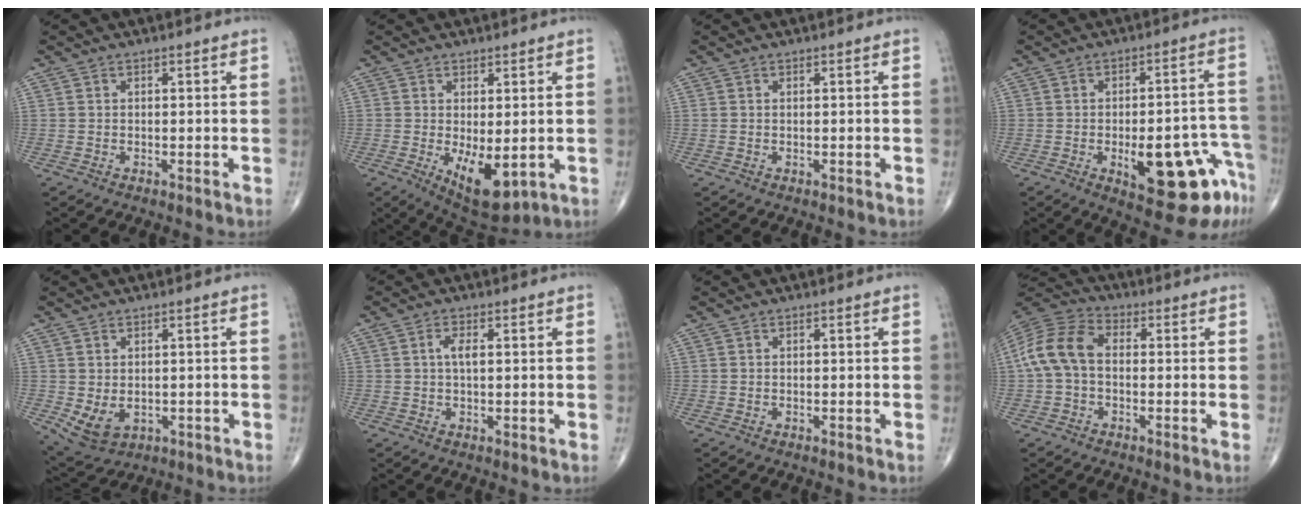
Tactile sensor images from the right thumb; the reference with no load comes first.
{"total": 9.2, "force": [-1.7, 4.1, 8.1], "torque": [-0.115, -0.020, -0.009]}
{"total": 0.0}
{"total": 17.2, "force": [-7.4, 6.2, 14.2], "torque": [-0.124, 0.044, -0.082]}
{"total": 6.1, "force": [-0.8, 4.4, 4.2], "torque": [-0.065, -0.007, 0.008]}
{"total": 3.2, "force": [0.6, 1.2, 2.9], "torque": [-0.054, -0.002, 0.006]}
{"total": 0.0}
{"total": 11.0, "force": [-0.2, 7.3, 8.2], "torque": [-0.168, 0.031, -0.015]}